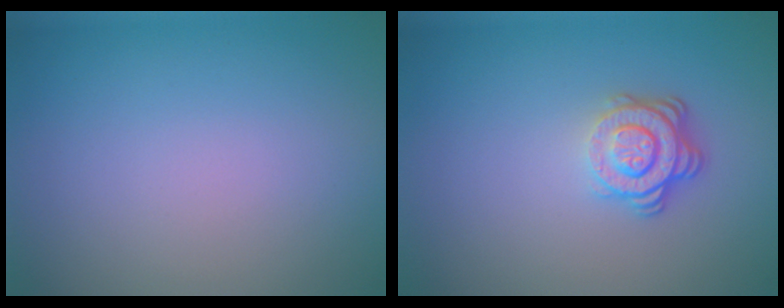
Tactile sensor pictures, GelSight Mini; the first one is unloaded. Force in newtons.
{"total": 3.7, "press": 2.7, "slide": 2.5}